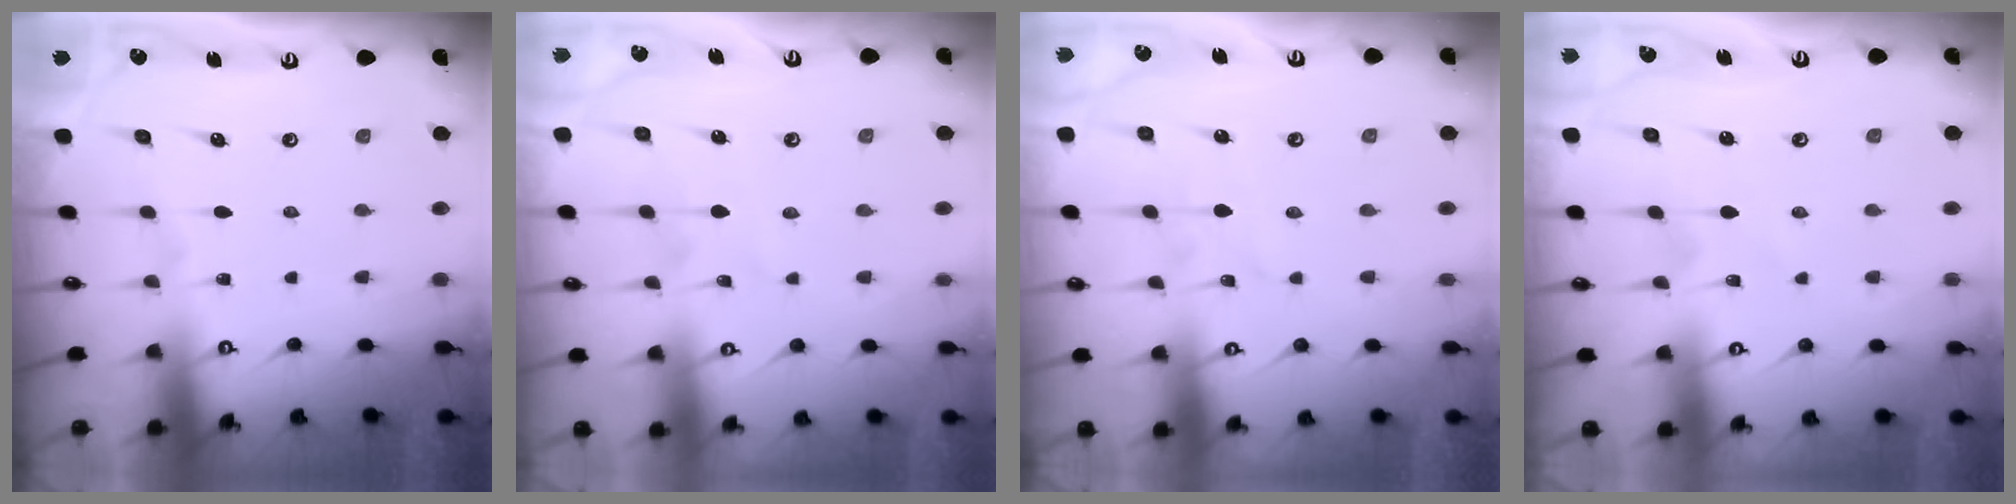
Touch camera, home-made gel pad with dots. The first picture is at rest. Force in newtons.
{"total": 3.7, "press": 3.7, "slide": 0.4}
{"total": 1.9, "press": 1.9, "slide": 0.2}
{"total": 1.9, "press": 1.8, "slide": 0.3}